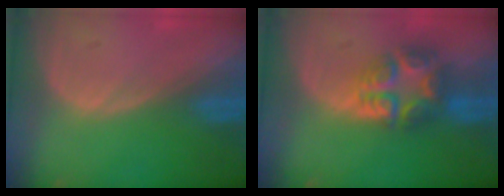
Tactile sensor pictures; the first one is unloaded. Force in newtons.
{"total": 7.7, "press": 6.7, "slide": 3.7}